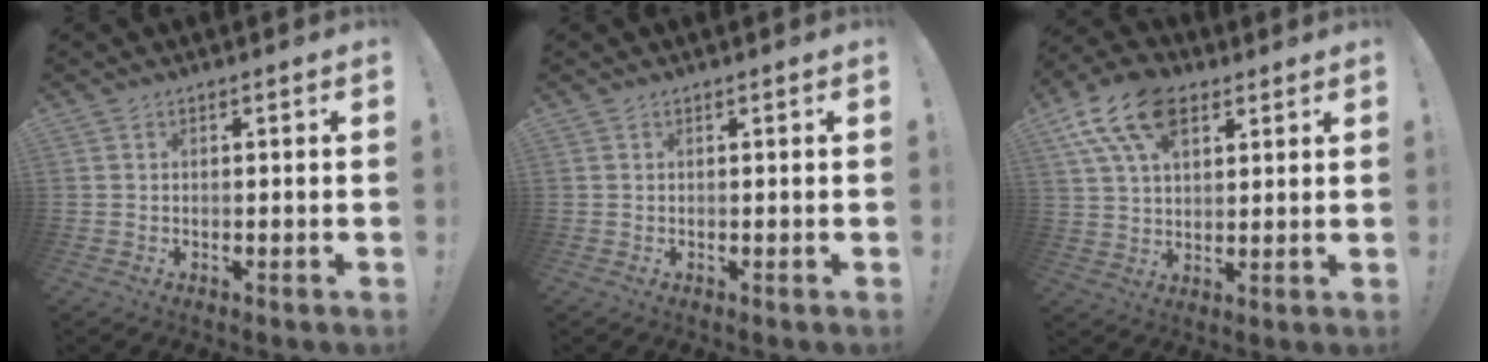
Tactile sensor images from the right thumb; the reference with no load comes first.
{"total": 0.0}
{"total": 15.3, "force": [7.5, 9.1, 9.6], "torque": [-0.178, -0.027, 0.138]}